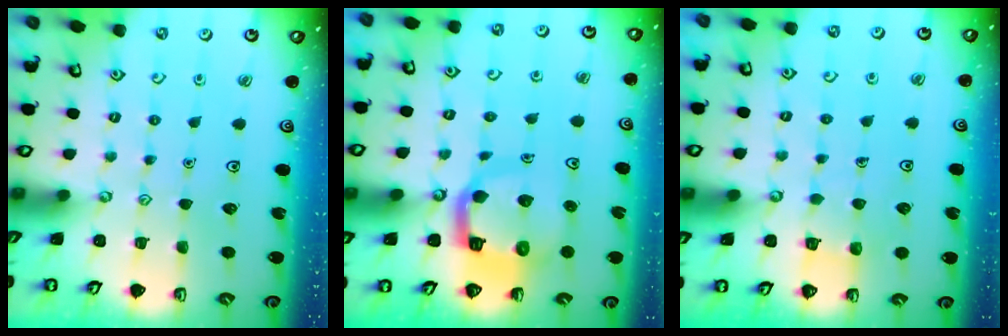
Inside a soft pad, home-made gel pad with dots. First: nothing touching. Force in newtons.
{"total": 11.0, "press": 10.9, "slide": 1.3}
{"total": 3.5, "press": 3.4, "slide": 0.3}